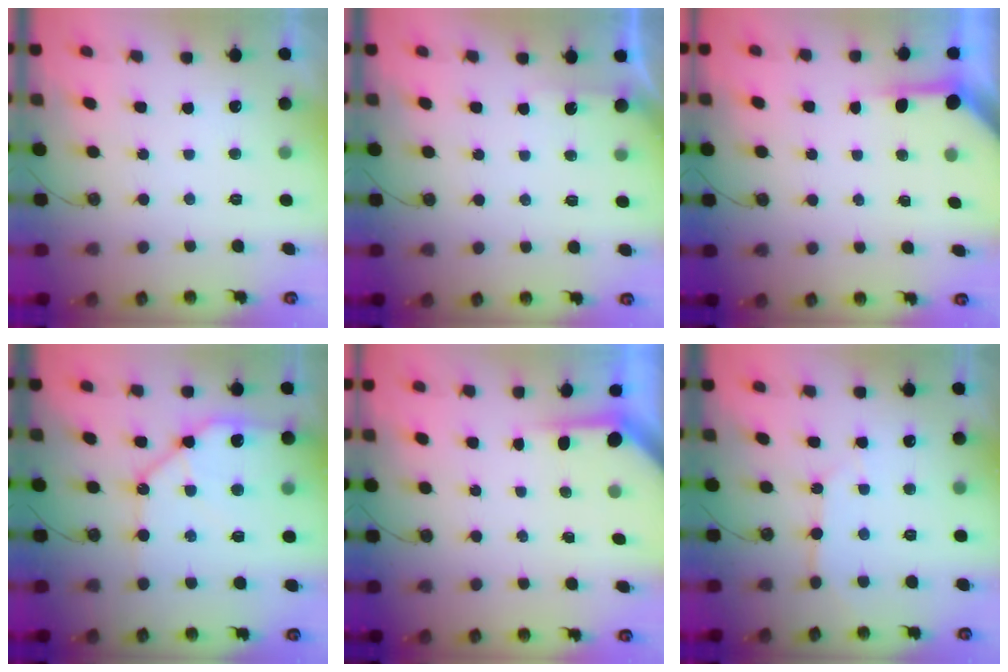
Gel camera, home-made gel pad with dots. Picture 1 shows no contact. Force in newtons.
{"total": 2.1, "press": 2.1, "slide": 0.2}
{"total": 3.9, "press": 3.9, "slide": 0.4}
{"total": 13.4, "press": 13.3, "slide": 1.8}
{"total": 3.5, "press": 3.5, "slide": 0.3}
{"total": 3.8, "press": 3.7, "slide": 0.5}